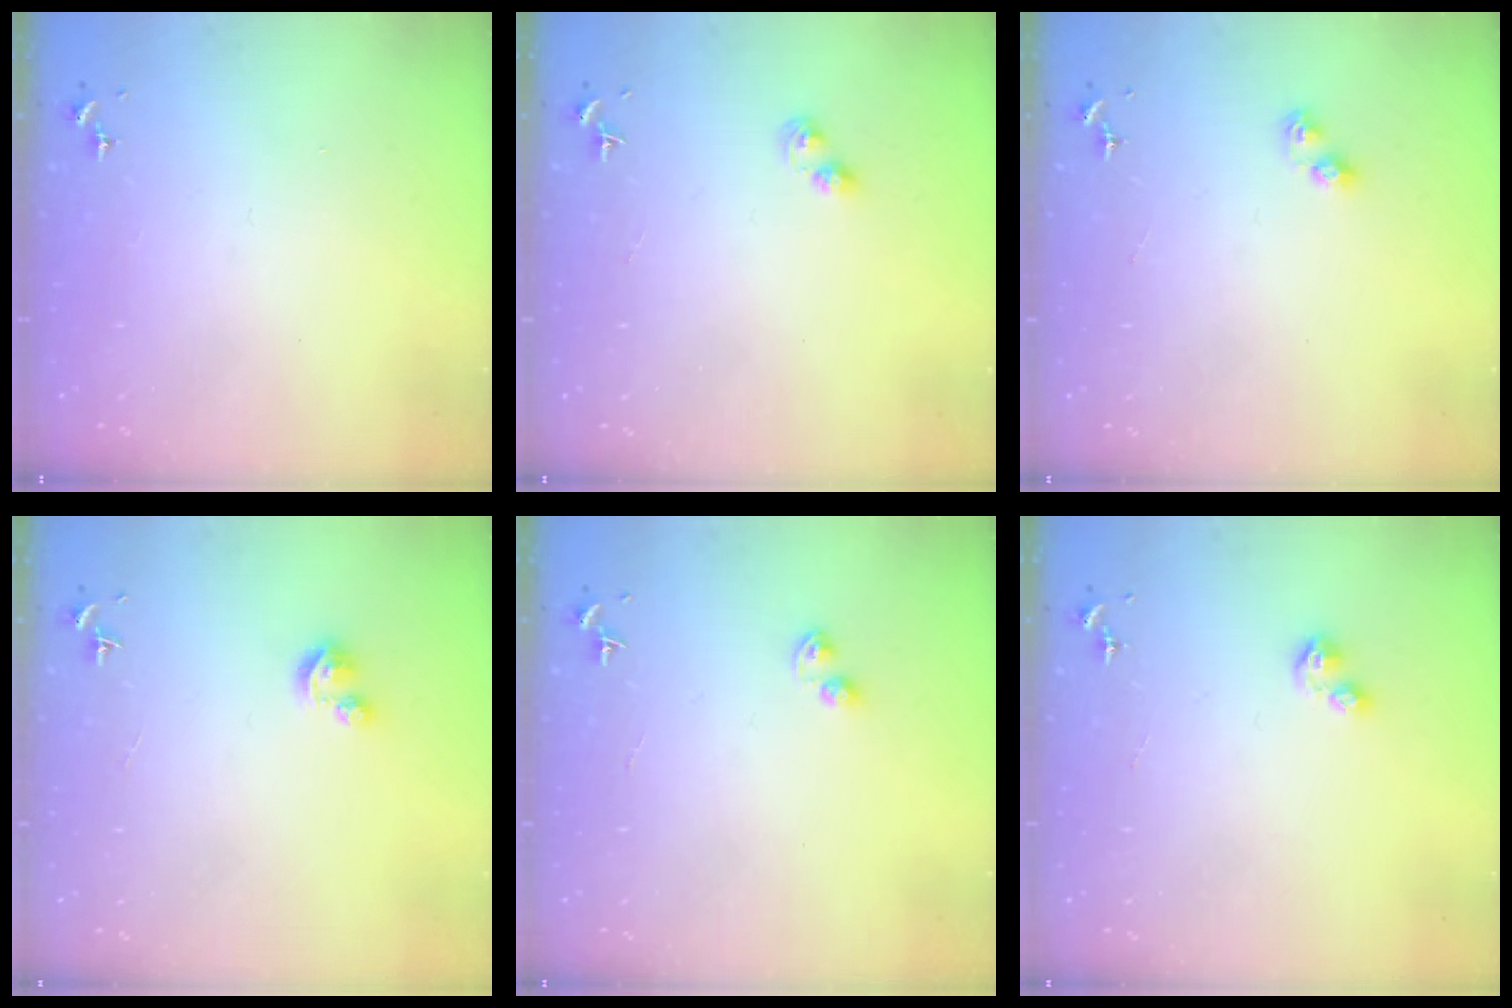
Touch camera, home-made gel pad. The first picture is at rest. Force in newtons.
{"total": 3.6, "press": 3.6, "slide": 0.4}
{"total": 4.3, "press": 4.3, "slide": 0.5}
{"total": 3.8, "press": 3.8, "slide": 0.4}
{"total": 2.7, "press": 2.7, "slide": 0.4}
{"total": 4.2, "press": 4.1, "slide": 0.7}